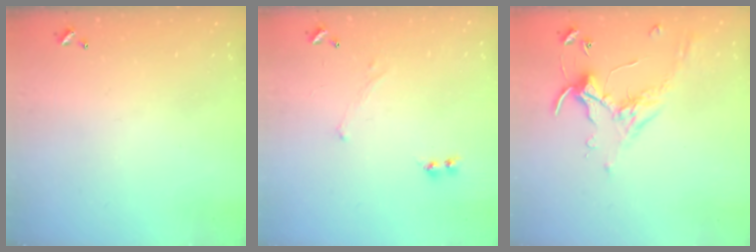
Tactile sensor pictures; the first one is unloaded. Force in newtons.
{"total": 0.7, "press": 0.7, "slide": 0.3}
{"total": 0.7, "press": 0.6, "slide": 0.4}